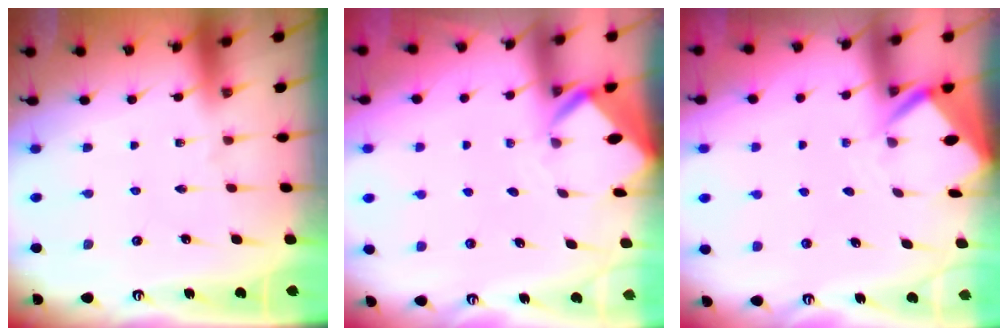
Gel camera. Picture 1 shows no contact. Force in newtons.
{"total": 2.8, "press": 2.8, "slide": 0.1}
{"total": 3.3, "press": 3.3, "slide": 0.3}